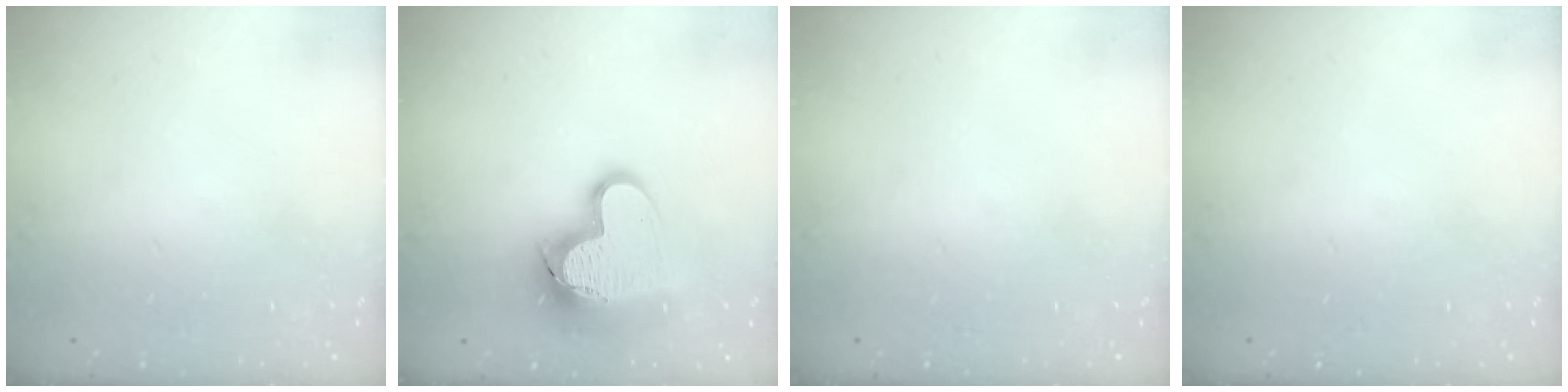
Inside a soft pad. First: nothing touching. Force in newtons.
{"total": 17.0, "press": 16.9, "slide": 1.7}
{"total": 0.0}
{"total": 0.0}